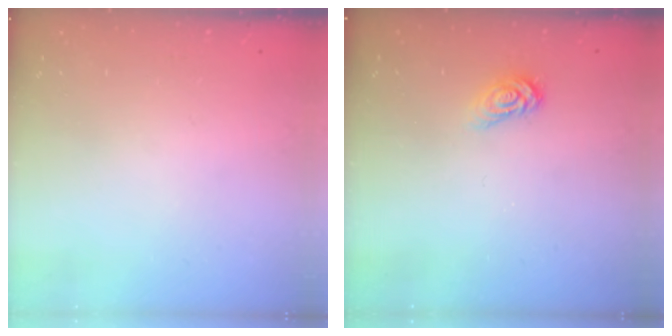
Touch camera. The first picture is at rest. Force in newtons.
{"total": 3.4, "press": 3.4, "slide": 0.3}